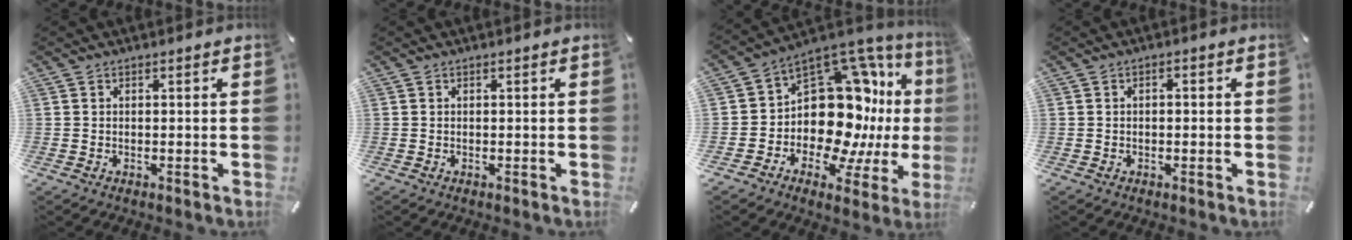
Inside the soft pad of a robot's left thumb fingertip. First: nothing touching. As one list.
[{"total": 0.0}, {"total": 20.0, "force": [1.2, 13.9, 14.3], "torque": [-0.228, -0.046, 0.038]}, {"total": 1.0, "force": [-0.3, 0.6, 0.8], "torque": [-0.015, 0.003, -0.008]}]